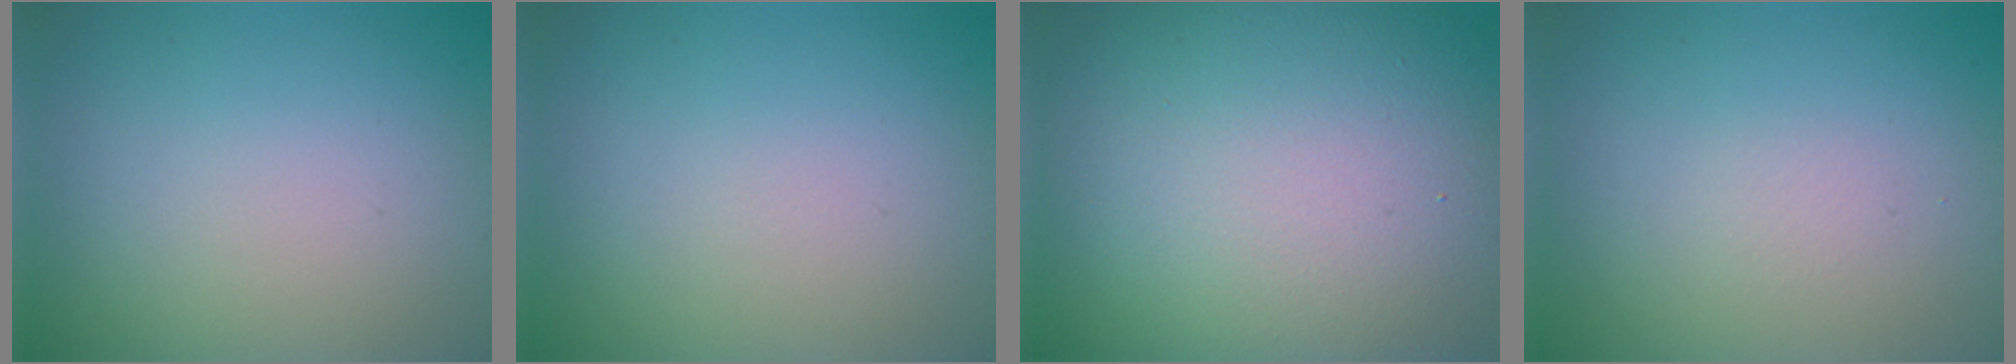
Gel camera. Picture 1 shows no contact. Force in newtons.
{"total": 0.0}
{"total": 17.3, "press": 17.2, "slide": 1.6}
{"total": 0.5, "press": 0.5, "slide": 0.1}